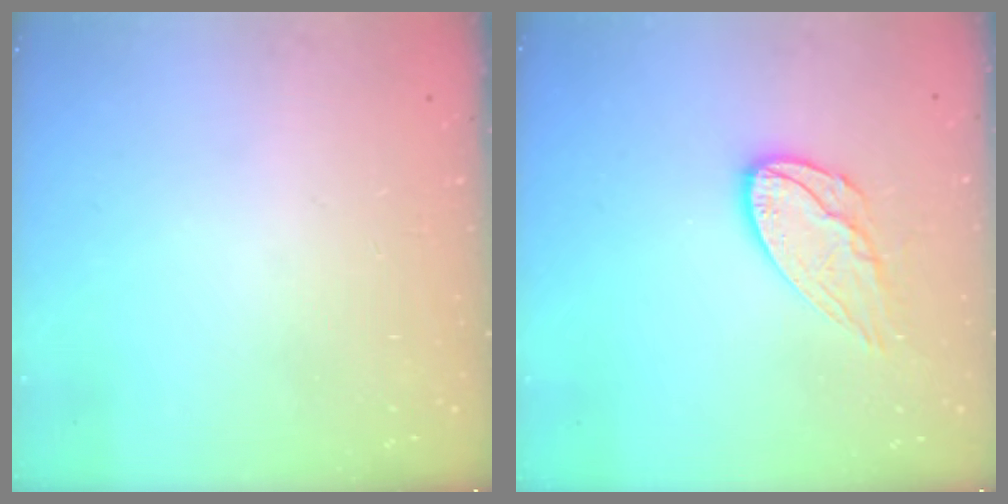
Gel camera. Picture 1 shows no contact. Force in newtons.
{"total": 10.3, "press": 10.3, "slide": 0.4}